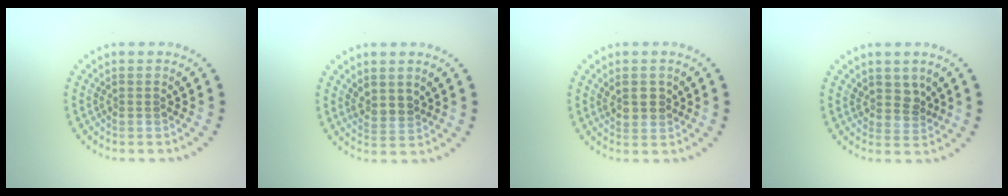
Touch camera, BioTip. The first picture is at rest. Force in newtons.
{"total": 1.8, "press": 1.6, "slide": 0.9}
{"total": 1.6, "press": 1.6, "slide": 0.5}
{"total": 1.9, "press": 1.5, "slide": 1.2}